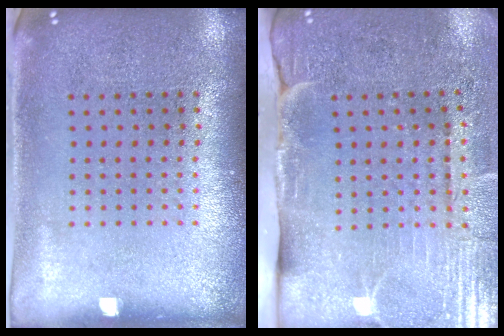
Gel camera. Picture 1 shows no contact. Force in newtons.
{"total": 4.5, "press": 3.8, "slide": 2.4}